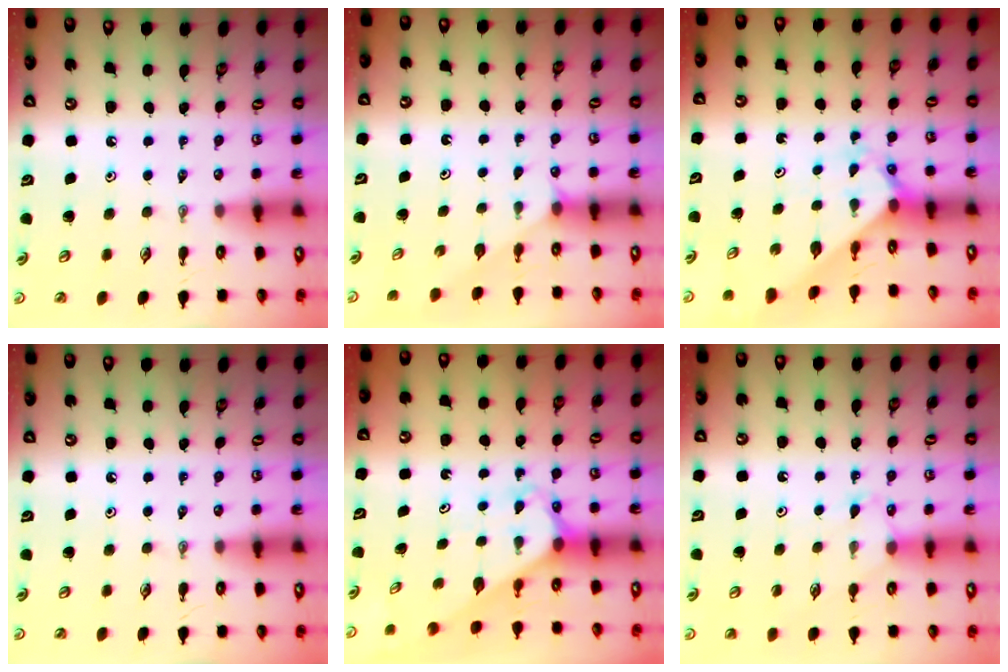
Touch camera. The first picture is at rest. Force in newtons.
{"total": 2.1, "press": 2.0, "slide": 0.3}
{"total": 2.3, "press": 2.3, "slide": 0.2}
{"total": 0.0}
{"total": 2.7, "press": 2.7, "slide": 0.2}
{"total": 6.0, "press": 5.9, "slide": 0.6}